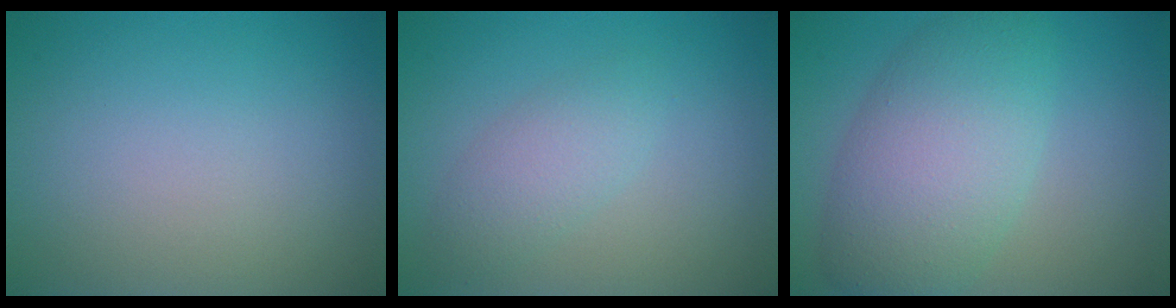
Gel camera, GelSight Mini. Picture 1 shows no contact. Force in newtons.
{"total": 2.5, "press": 2.5, "slide": 0.0}
{"total": 7.7, "press": 7.7, "slide": 0.3}